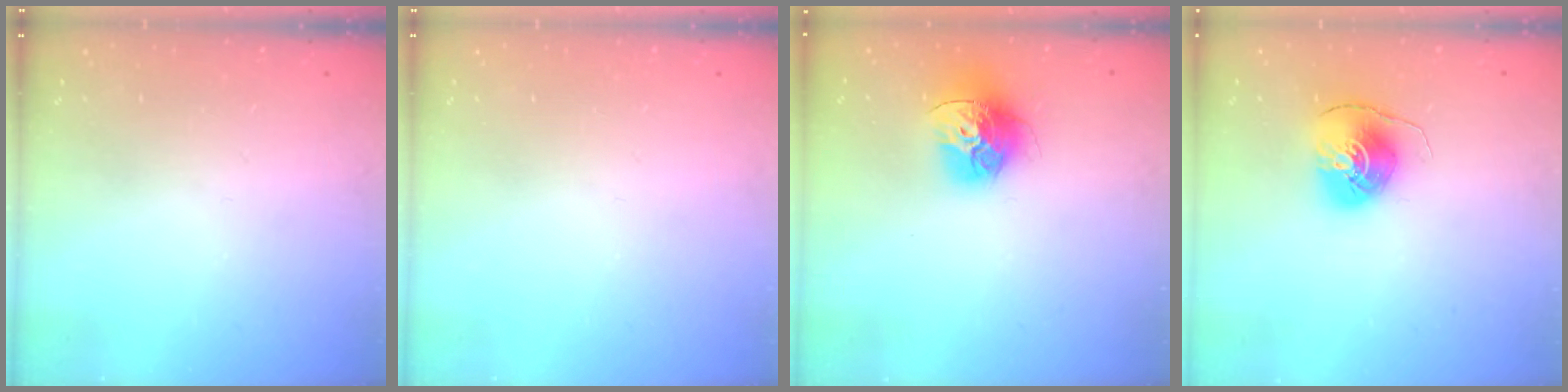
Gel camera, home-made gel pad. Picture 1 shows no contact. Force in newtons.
{"total": 0.0}
{"total": 15.3, "press": 15.2, "slide": 1.7}
{"total": 7.6, "press": 7.6, "slide": 0.3}